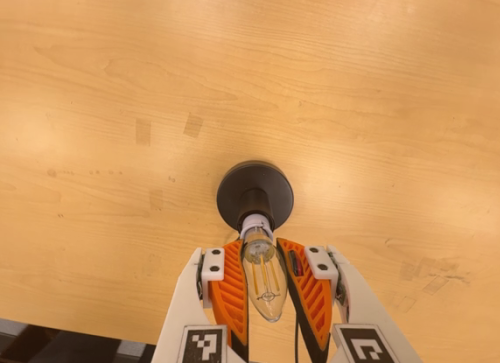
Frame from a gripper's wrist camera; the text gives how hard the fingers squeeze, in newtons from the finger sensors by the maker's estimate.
{"total": 19.0, "left": 17.7, "right": 20.3}